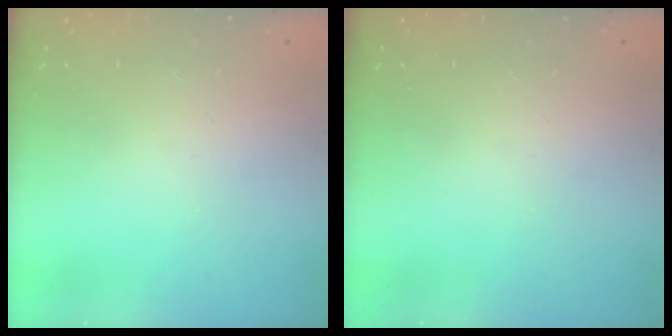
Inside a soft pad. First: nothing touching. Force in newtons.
{"total": 0.0}